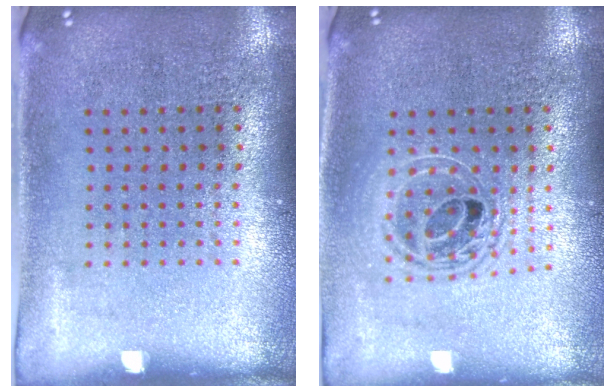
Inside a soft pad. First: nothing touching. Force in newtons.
{"total": 1.7, "press": 1.4, "slide": 1.0}